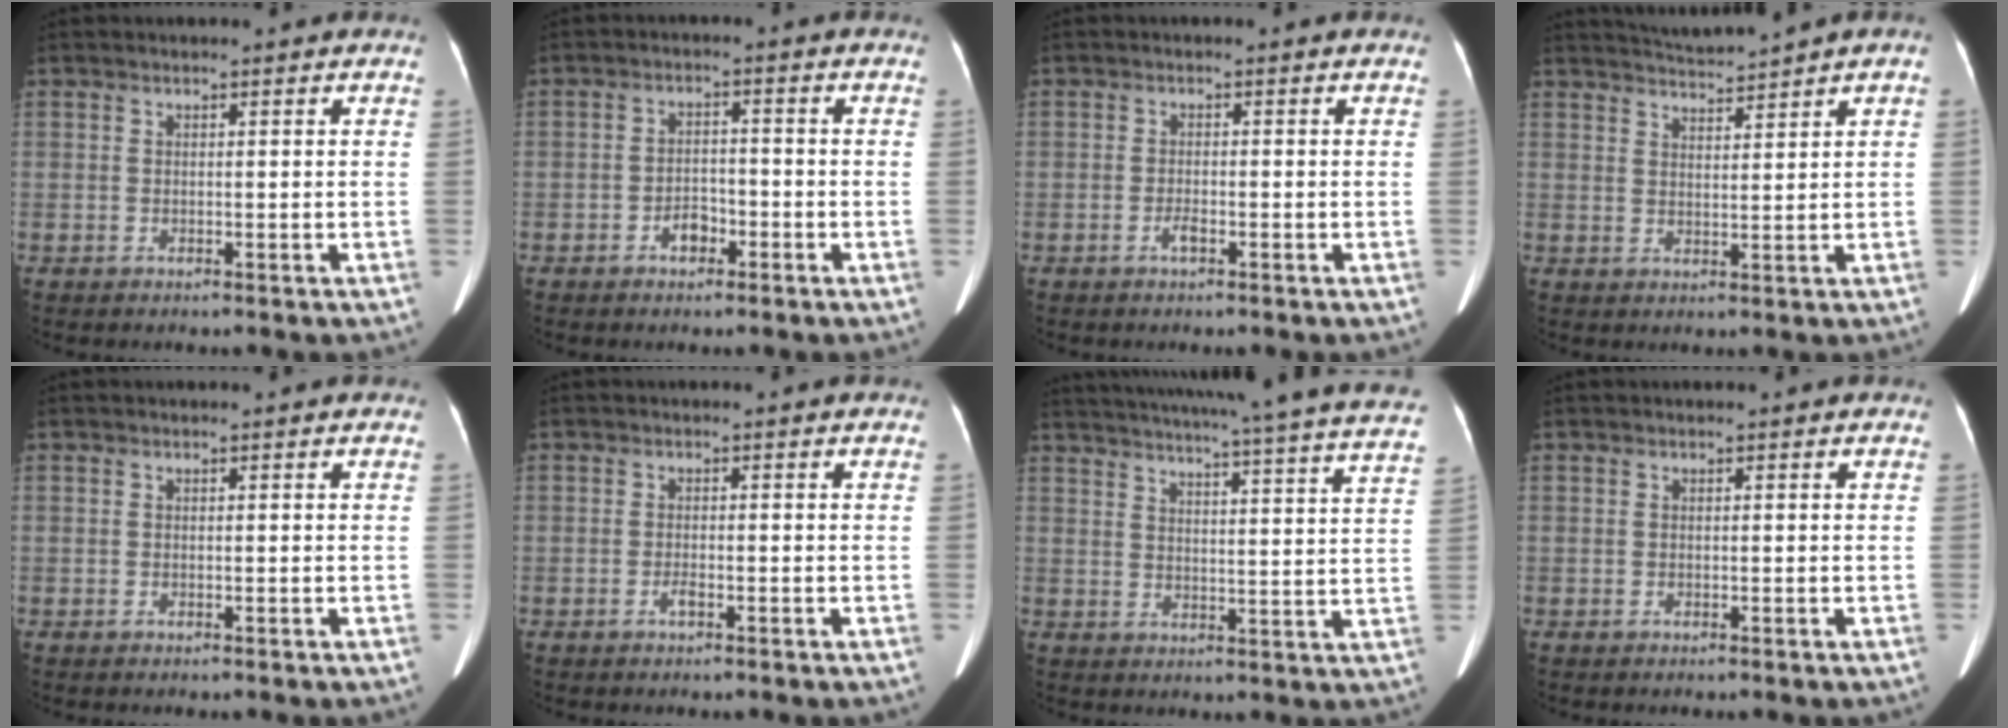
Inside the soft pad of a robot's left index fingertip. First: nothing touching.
{"total": 3.0, "force": [-1.8, 1.8, 1.6], "torque": [-0.027, 0.008, -0.029]}
{"total": 1.3, "force": [-0.8, 0.2, 1.0], "torque": [-0.022, 0.000, -0.014]}
{"total": 3.7, "force": [3.4, -1.1, 0.6], "torque": [-0.013, 0.001, 0.065]}
{"total": 0.0}
{"total": 0.6, "force": [-0.4, 0.1, 0.5], "torque": [-0.014, -0.001, -0.005]}
{"total": 32.7, "force": [29.9, -0.1, 13.2], "torque": [-0.214, -0.073, 0.360]}
{"total": 0.0}